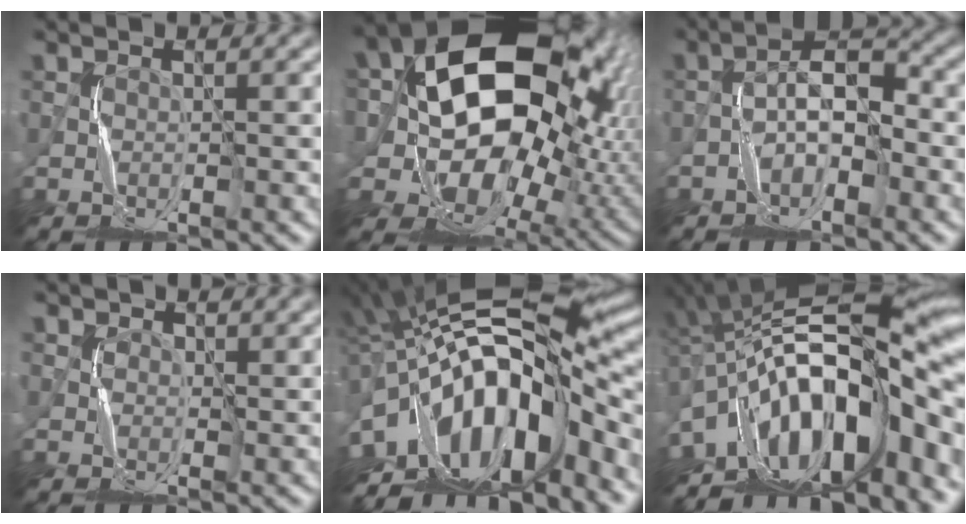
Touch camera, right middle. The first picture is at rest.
{"total": 19.6, "force": [3.3, 14.4, 12.8], "torque": [-0.211, -0.003, 0.073]}
{"total": 4.6, "force": [-1.7, 1.9, 3.8], "torque": [-0.057, 0.018, -0.039]}
{"total": 1.5, "force": [1.1, 0.9, 0.5], "torque": [-0.008, -0.003, 0.018]}
{"total": 15.1, "force": [-5.0, 6.5, 12.6], "torque": [-0.194, 0.025, -0.096]}
{"total": 15.4, "force": [-5.1, 7.0, 12.7], "torque": [-0.170, 0.036, -0.103]}